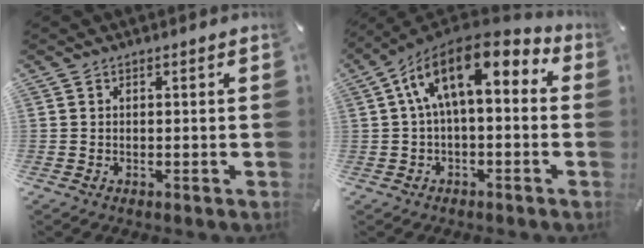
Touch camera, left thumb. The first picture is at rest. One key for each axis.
{"total": 14.7, "fx": 4.7, "fy": 6.7, "fz": 12.2, "tx": -0.223, "ty": -0.021, "tz": 0.080}